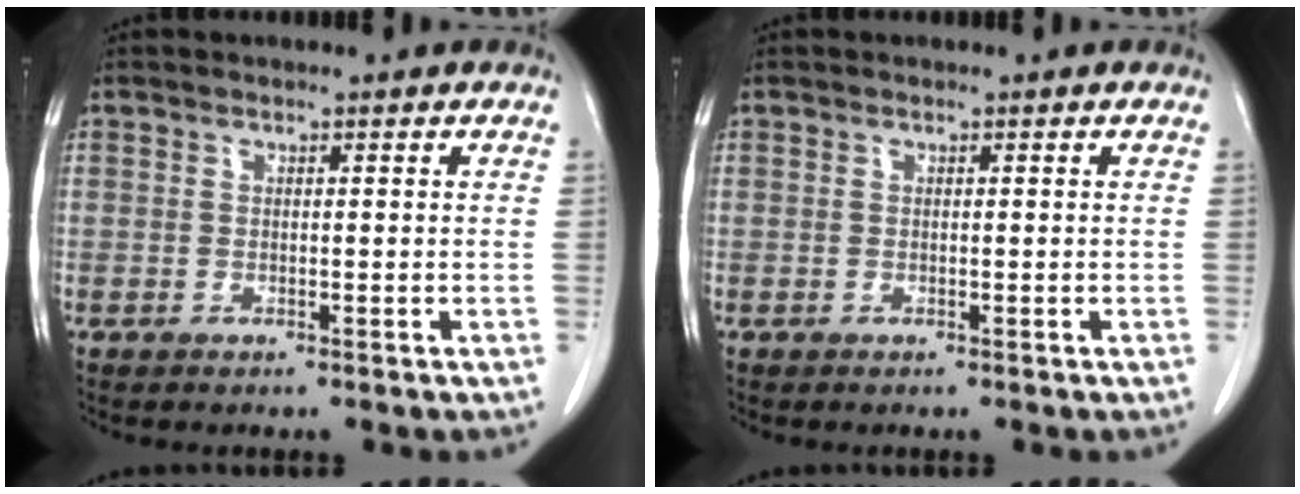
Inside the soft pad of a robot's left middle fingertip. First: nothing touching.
{"total": 0.0}